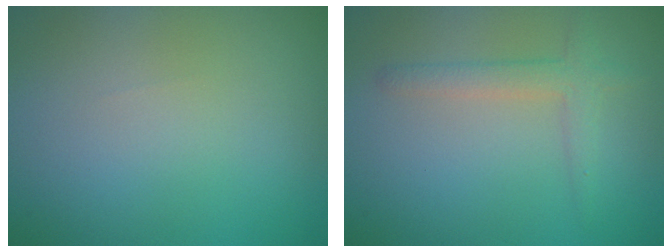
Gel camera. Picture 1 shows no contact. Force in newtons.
{"total": 2.1, "press": 2.1, "slide": 0.1}